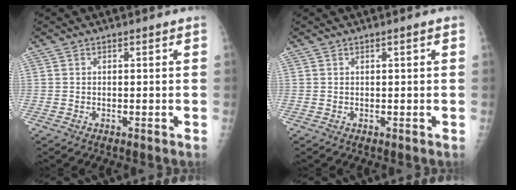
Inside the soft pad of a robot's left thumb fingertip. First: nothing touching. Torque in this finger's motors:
{"motor_torque": [-0.22, -0.08, -0.21, -0.12, 0.01]}